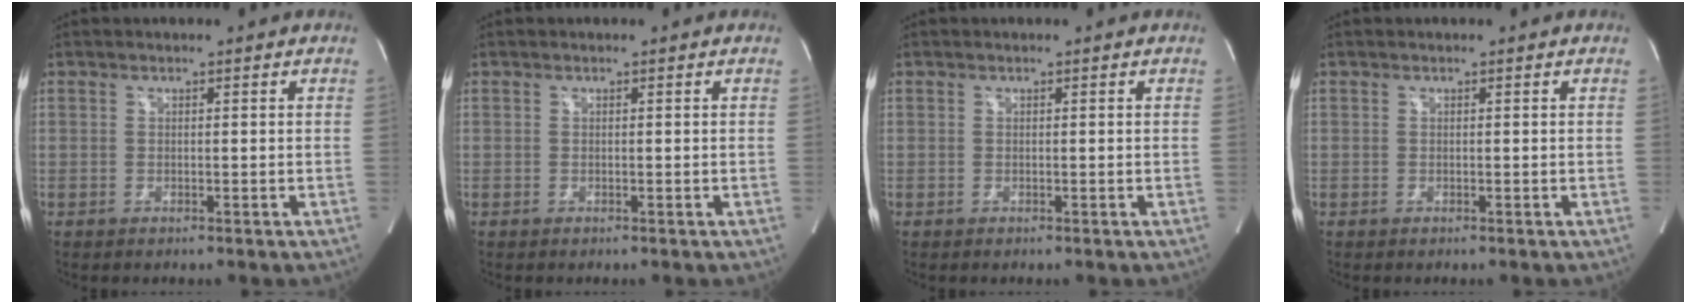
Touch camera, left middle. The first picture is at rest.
{"total": 0.0}
{"total": 0.0}
{"total": 0.0}